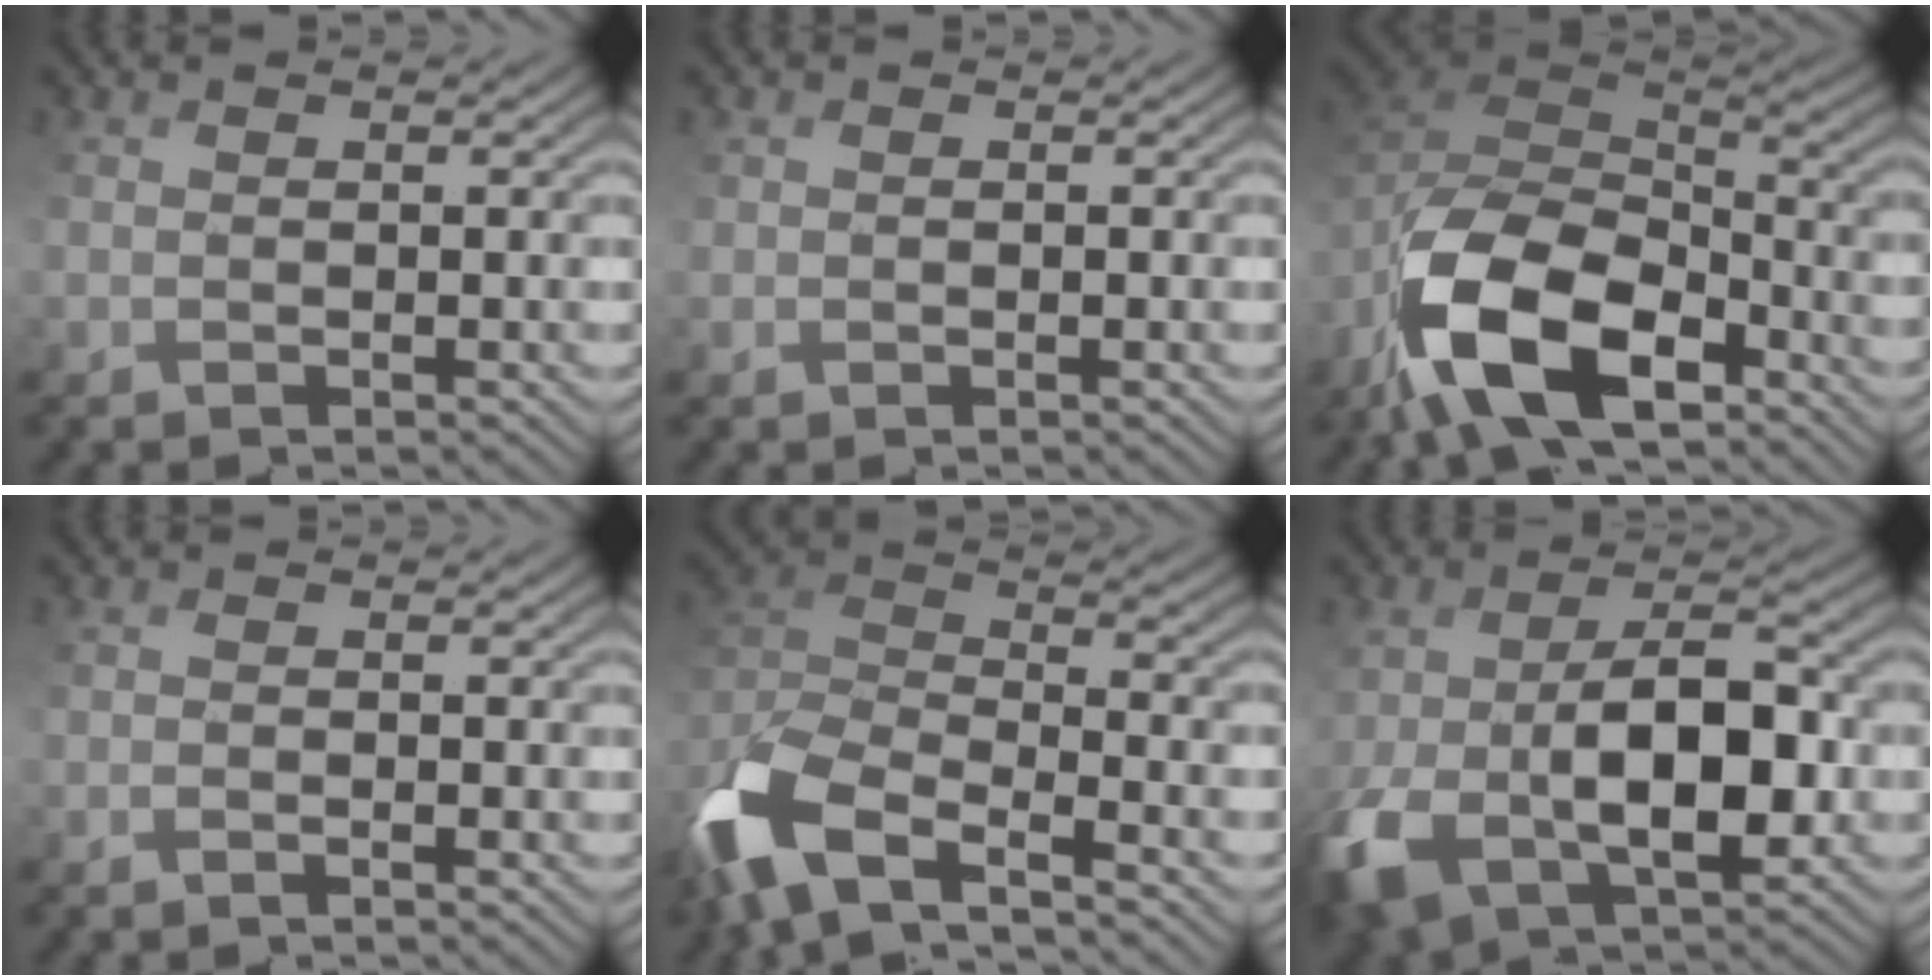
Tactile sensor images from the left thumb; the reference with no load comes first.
{"total": 0.6, "force": [-0.1, 0.5, -0.1], "torque": [0.007, -0.003, -0.002]}
{"total": 15.6, "force": [-8.6, 7.2, 10.8], "torque": [-0.264, -0.015, -0.170]}
{"total": 0.7, "force": [-0.6, -0.1, 0.4], "torque": [-0.003, -0.002, -0.008]}
{"total": 12.4, "force": [-7.8, 4.6, 8.4], "torque": [-0.200, -0.011, -0.161]}
{"total": 12.3, "force": [-1.9, 7.4, 9.6], "torque": [-0.181, -0.026, -0.016]}